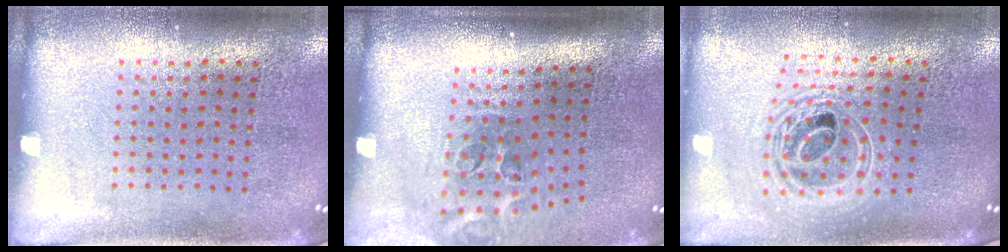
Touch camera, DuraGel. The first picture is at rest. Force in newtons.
{"total": 2.1, "press": 1.2, "slide": 1.7}
{"total": 2.1, "press": 1.6, "slide": 1.3}